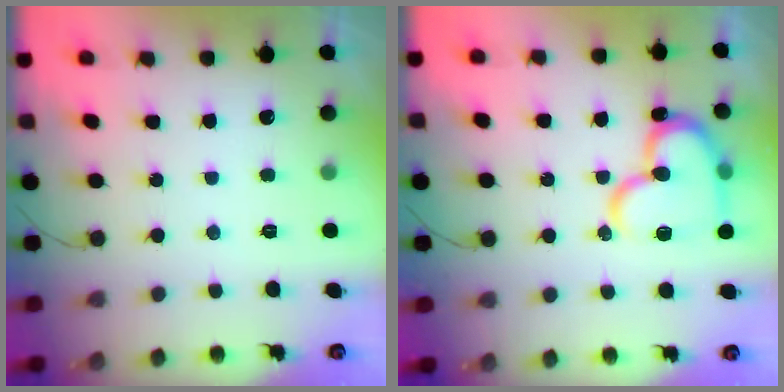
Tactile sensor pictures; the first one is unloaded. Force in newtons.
{"total": 17.3, "press": 17.2, "slide": 1.7}